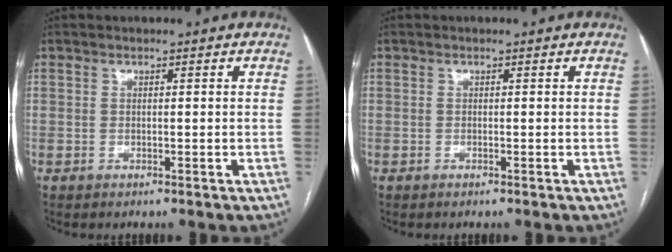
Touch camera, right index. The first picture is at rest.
{"total": 0.0}